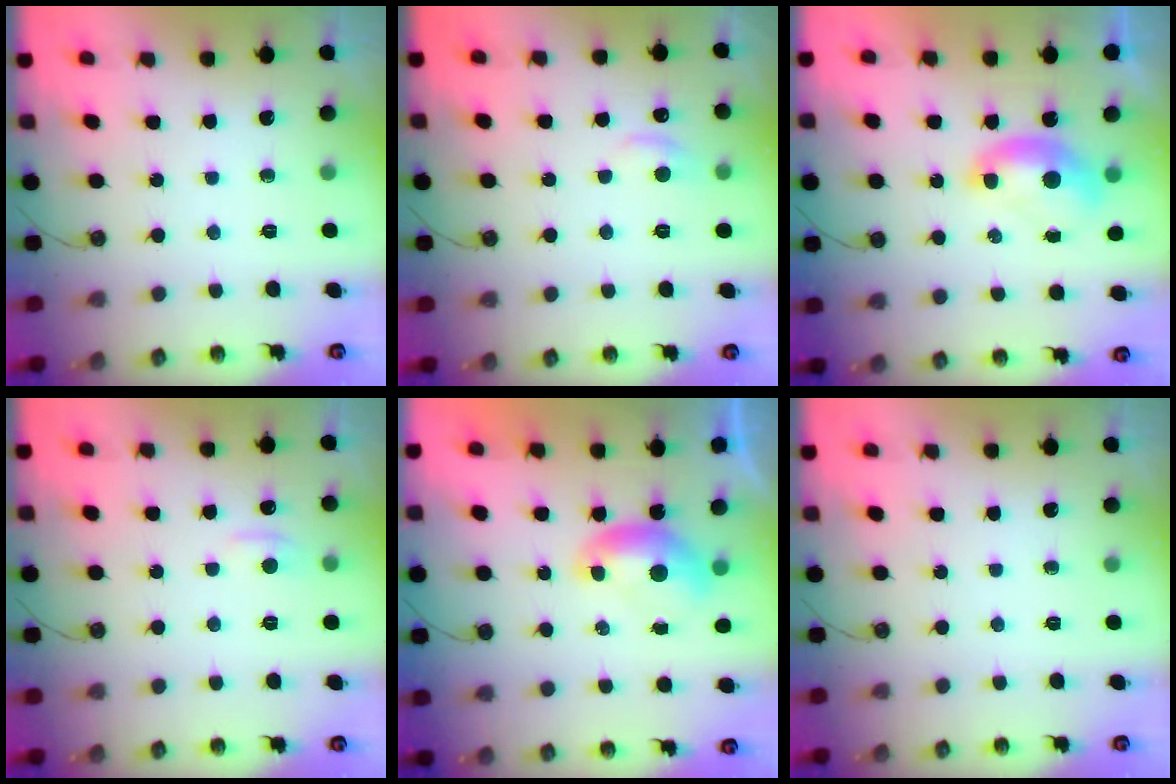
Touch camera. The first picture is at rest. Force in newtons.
{"total": 1.1, "press": 0.6, "slide": 0.9}
{"total": 1.4, "press": 1.4, "slide": 0.3}
{"total": 1.7, "press": 1.6, "slide": 0.5}
{"total": 0.0}
{"total": 0.0}